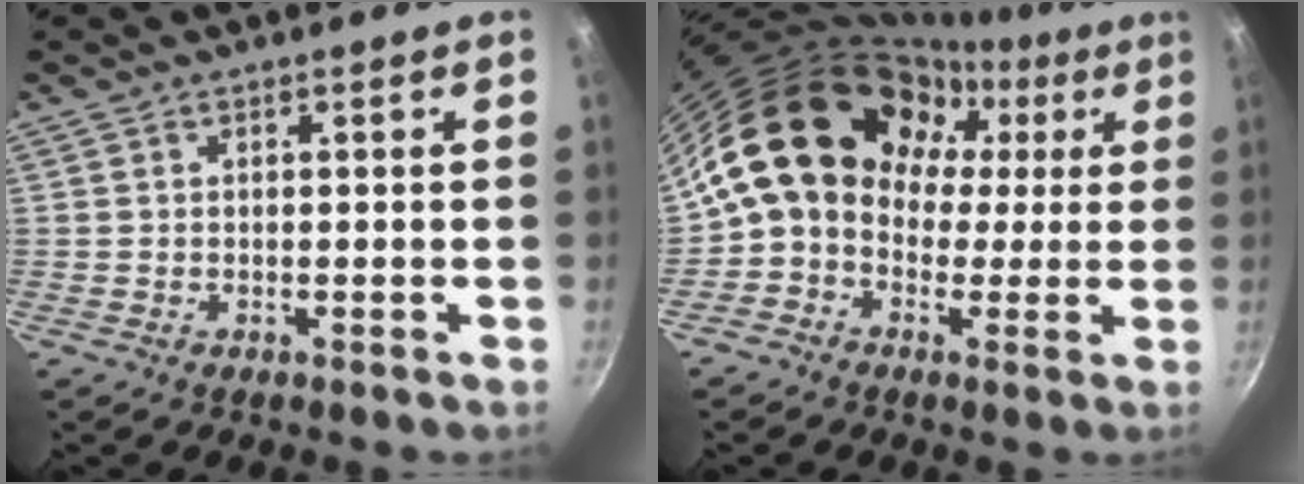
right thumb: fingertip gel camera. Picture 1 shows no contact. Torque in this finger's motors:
{"motor_torque": [-1.30, 2.78, 1.50, -1.26, 0.28]}